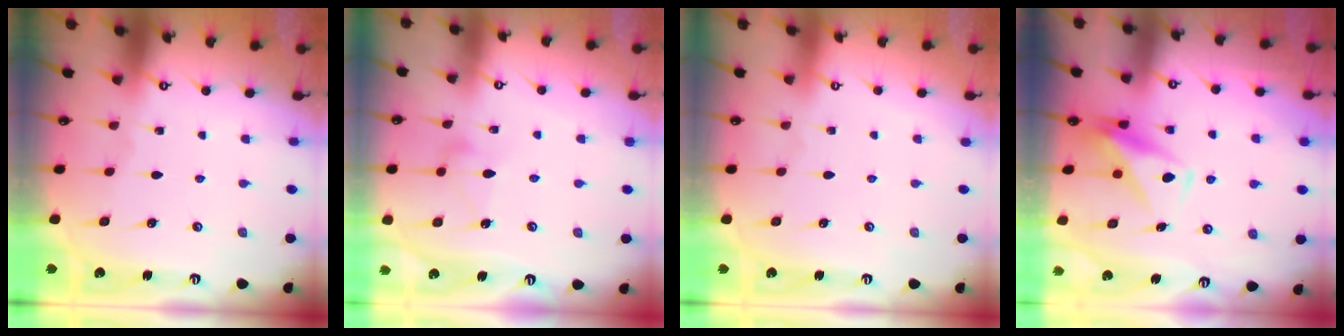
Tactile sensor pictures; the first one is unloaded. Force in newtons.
{"total": 8.5, "press": 8.5, "slide": 0.3}
{"total": 3.8, "press": 3.8, "slide": 0.1}
{"total": 8.5, "press": 8.4, "slide": 0.8}